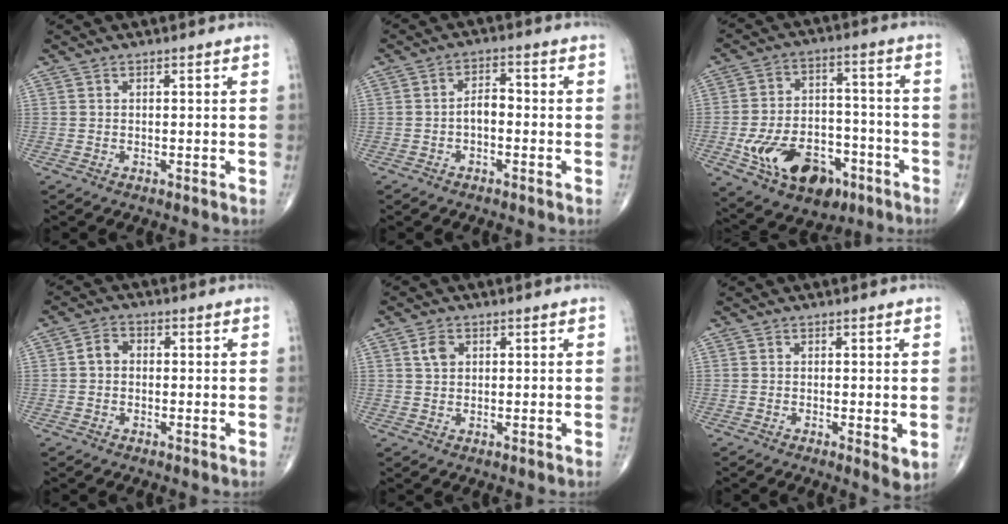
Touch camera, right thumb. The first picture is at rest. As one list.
[{"total": 3.4, "force": [-1.0, 1.9, 2.7], "torque": [-0.034, 0.020, -0.023]}, {"total": 17.1, "force": [-7.6, 10.6, 11.0], "torque": [-0.161, 0.046, -0.111]}, {"total": 3.1, "force": [-0.1, 2.5, 1.8], "torque": [-0.023, 0.015, -0.010]}, {"total": 2.9, "force": [1.0, 2.1, 1.8], "torque": [-0.027, 0.001, 0.019]}, {"total": 2.9, "force": [-0.4, 0.7, 2.7], "torque": [-0.043, -0.012, -0.010]}]